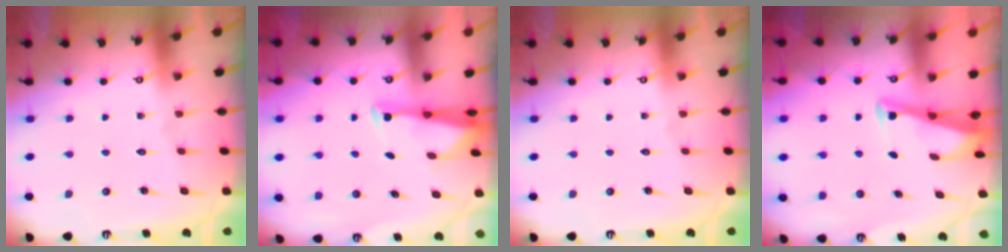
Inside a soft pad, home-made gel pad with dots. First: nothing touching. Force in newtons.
{"total": 2.9, "press": 2.8, "slide": 0.7}
{"total": 0.0}
{"total": 3.4, "press": 3.4, "slide": 0.4}